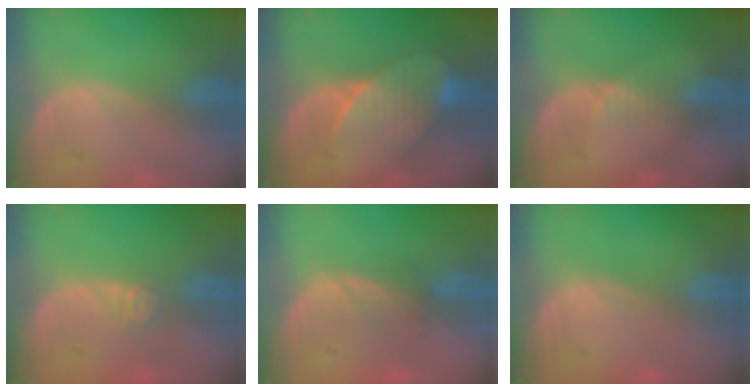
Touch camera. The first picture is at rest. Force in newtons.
{"total": 8.1, "press": 7.3, "slide": 3.5}
{"total": 2.0, "press": 1.6, "slide": 1.3}
{"total": 2.4, "press": 2.0, "slide": 1.3}
{"total": 2.9, "press": 2.6, "slide": 1.3}
{"total": 0.0}